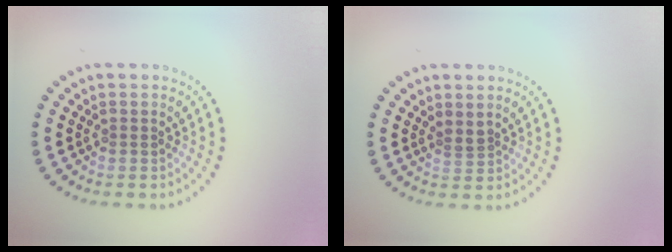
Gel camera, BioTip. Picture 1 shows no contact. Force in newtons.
{"total": 1.1, "press": 0.6, "slide": 0.9}